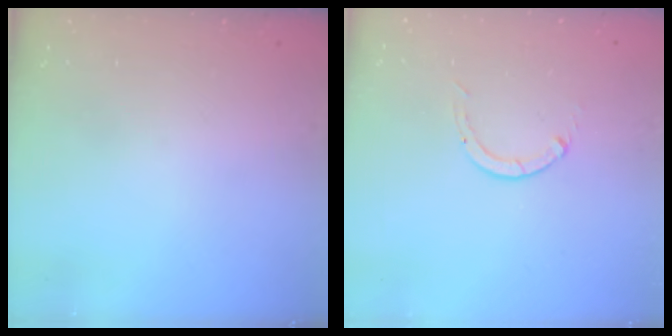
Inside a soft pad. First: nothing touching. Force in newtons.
{"total": 0.0}